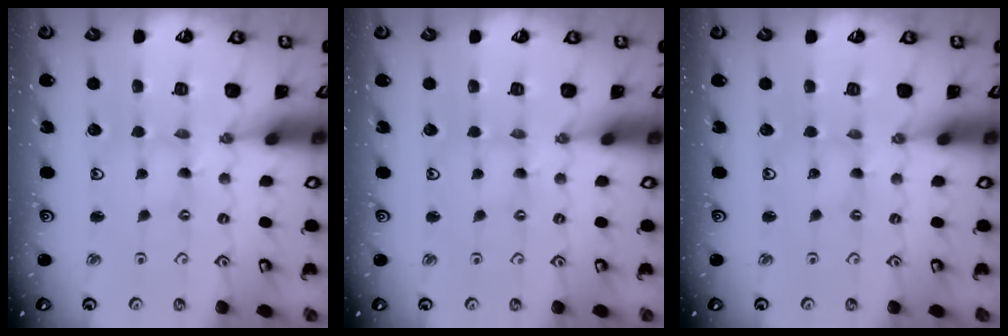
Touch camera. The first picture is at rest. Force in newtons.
{"total": 0.0}
{"total": 0.0}